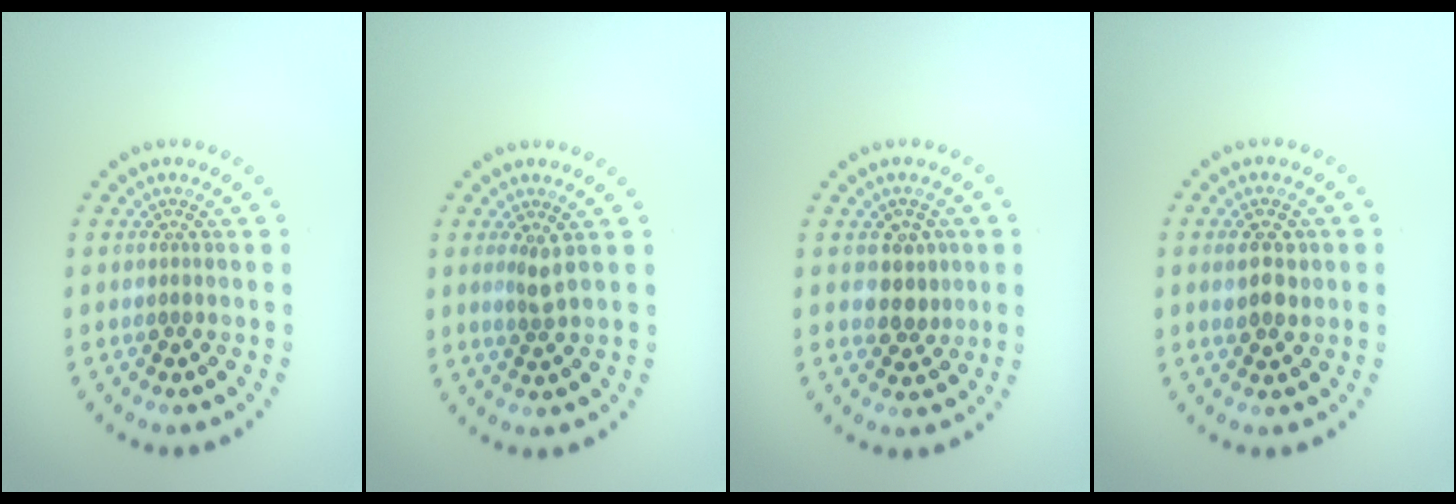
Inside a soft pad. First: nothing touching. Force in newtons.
{"total": 1.4, "press": 1.0, "slide": 1.0}
{"total": 2.5, "press": 2.4, "slide": 0.8}
{"total": 2.6, "press": 2.6, "slide": 0.6}